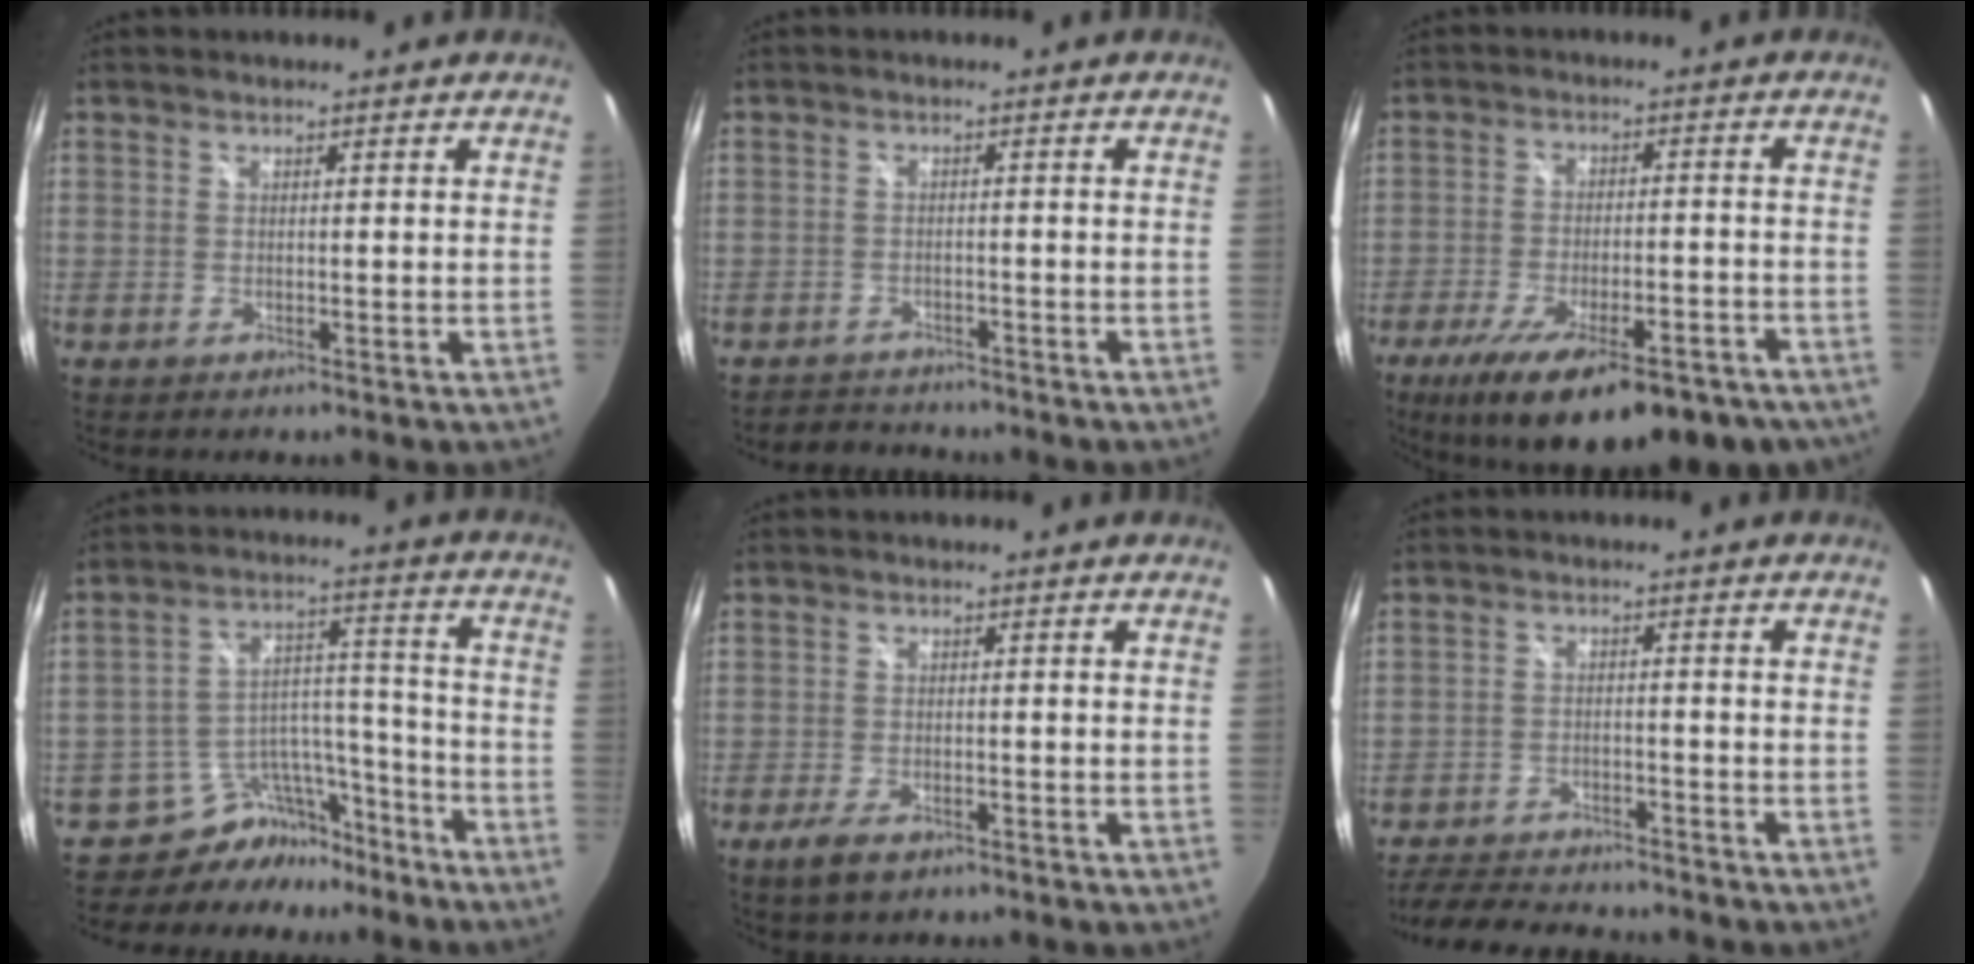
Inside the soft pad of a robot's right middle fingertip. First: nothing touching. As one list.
[{"total": 3.8, "force": [-3.6, 1.2, 0.0], "torque": [-0.013, 0.004, -0.060]}, {"total": 22.7, "force": [-15.8, 8.1, 14.2], "torque": [-0.242, -0.046, -0.213]}, {"total": 10.0, "force": [-8.3, 5.5, 0.8], "torque": [-0.008, 0.056, -0.124]}, {"total": 4.9, "force": [-3.3, 2.2, 2.9], "torque": [-0.075, -0.015, -0.058]}, {"total": 11.0, "force": [-10.0, 3.0, 3.6], "torque": [-0.099, 0.004, -0.154]}]